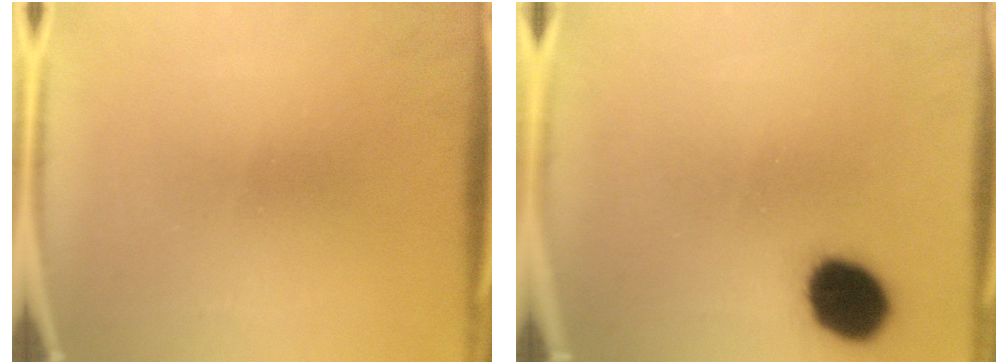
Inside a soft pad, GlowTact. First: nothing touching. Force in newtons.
{"total": 12.4}